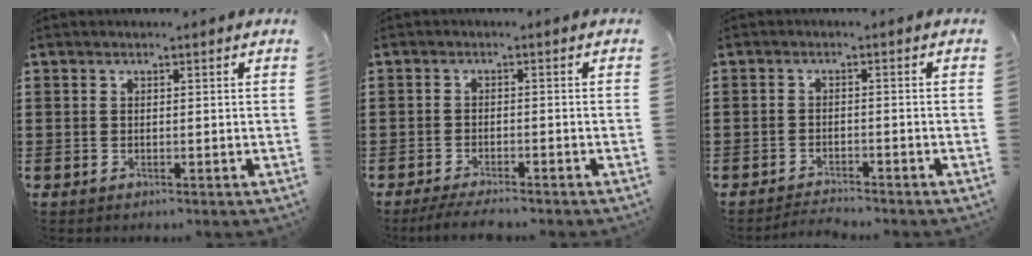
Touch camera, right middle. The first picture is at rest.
{"total": 2.8, "force": [-2.6, 0.1, 1.0], "torque": [-0.024, -0.003, -0.052]}
{"total": 2.0, "force": [-2.0, 0.1, 0.2], "torque": [-0.008, 0.000, -0.041]}